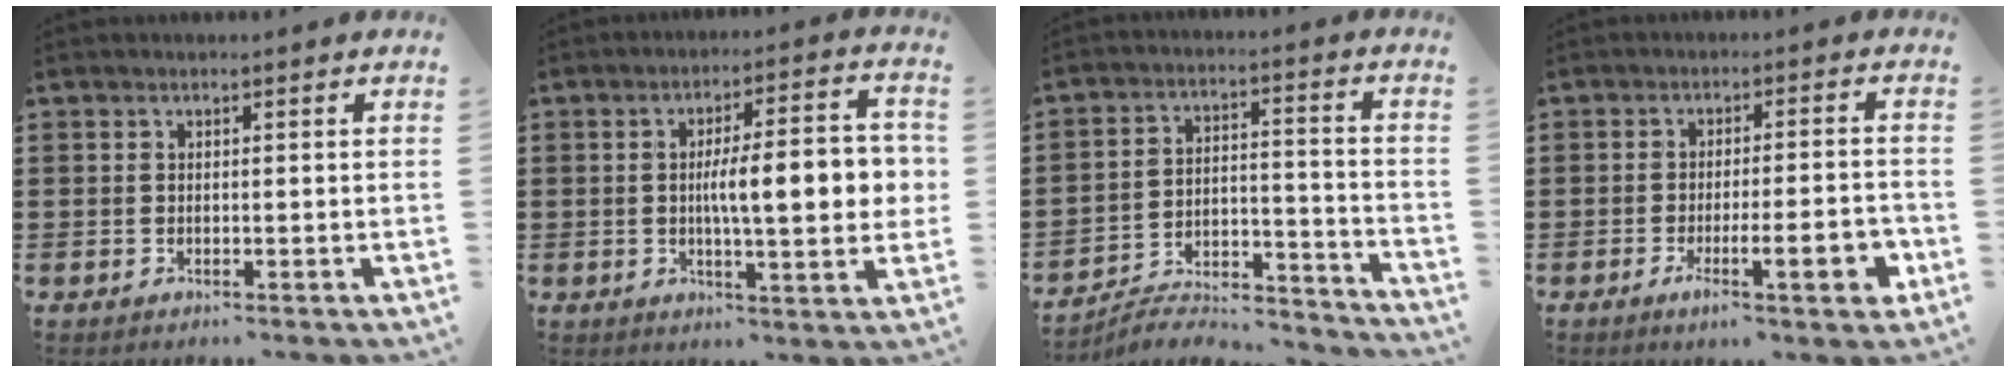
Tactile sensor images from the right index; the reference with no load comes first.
{"total": 10.4, "force": [0.1, 2.3, 10.1], "torque": [-0.163, 0.001, -0.003]}
{"total": 5.2, "force": [-5.0, 0.8, 1.5], "torque": [-0.023, 0.000, -0.099]}
{"total": 7.7, "force": [-2.7, 1.3, 7.1], "torque": [-0.103, -0.007, -0.043]}